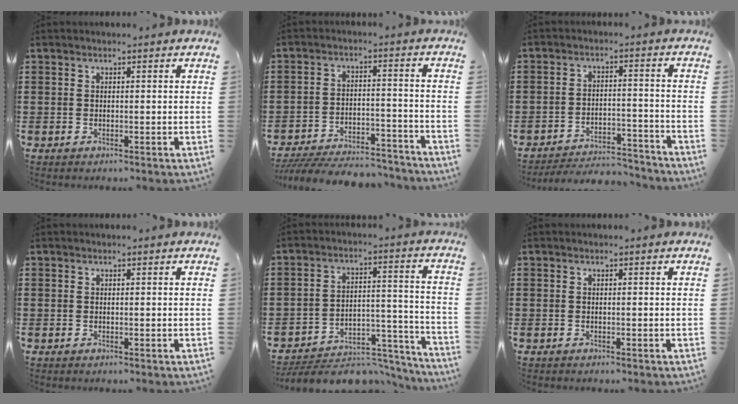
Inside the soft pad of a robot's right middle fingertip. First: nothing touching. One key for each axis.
{"total": 6.9, "fx": -6.6, "fy": 0.9, "fz": 1.8, "tx": -0.041, "ty": 0.003, "tz": -0.131}
{"total": 4.6, "fx": -4.5, "fy": 0.7, "fz": 0.7, "tx": -0.022, "ty": 0.002, "tz": -0.094}
{"total": 0.0}
{"total": 5.8, "fx": -5.3, "fy": 1.5, "fz": 1.6, "tx": -0.023, "ty": 0.012, "tz": -0.104}
{"total": 0.0}